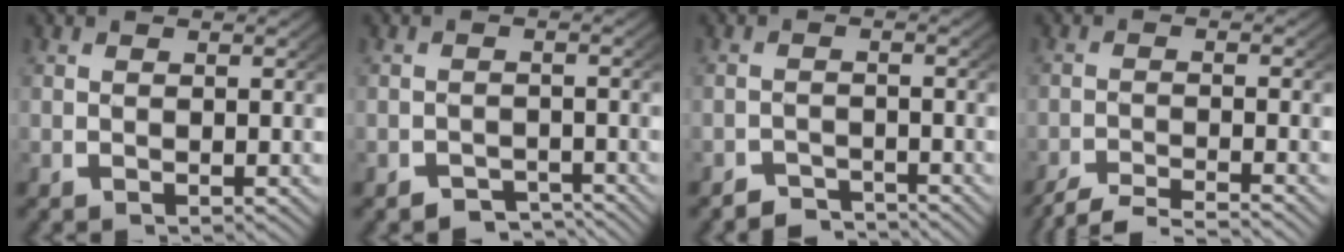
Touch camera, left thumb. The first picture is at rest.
{"total": 3.1, "force": [-2.6, 1.3, 0.9], "torque": [-0.007, -0.014, -0.044]}
{"total": 2.6, "force": [-2.4, 0.7, 0.4], "torque": [-0.002, -0.011, -0.046]}
{"total": 4.8, "force": [-4.3, 1.2, 1.7], "torque": [-0.030, -0.012, -0.071]}